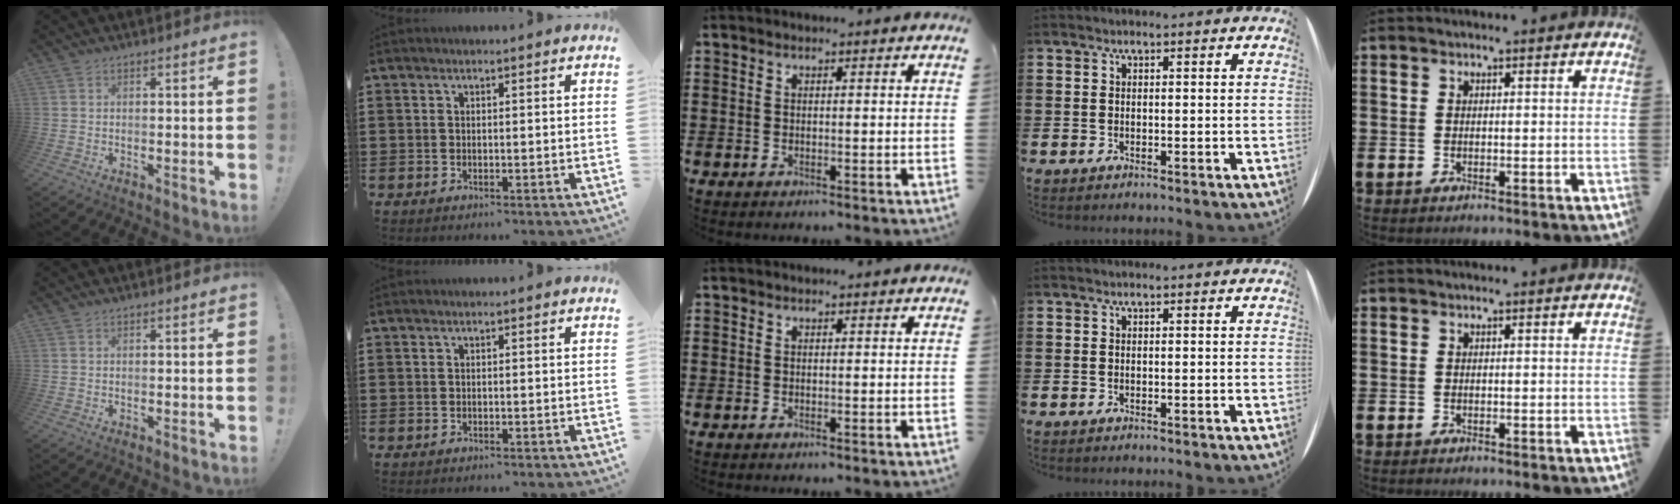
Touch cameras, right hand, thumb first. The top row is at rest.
{}